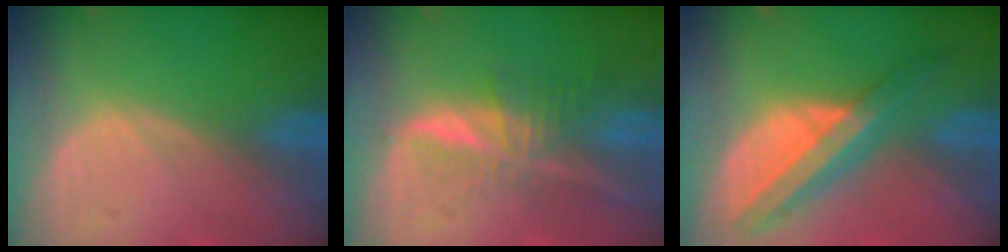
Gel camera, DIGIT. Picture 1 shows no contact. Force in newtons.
{"total": 6.9, "press": 5.8, "slide": 3.6}
{"total": 8.2, "press": 7.0, "slide": 4.3}